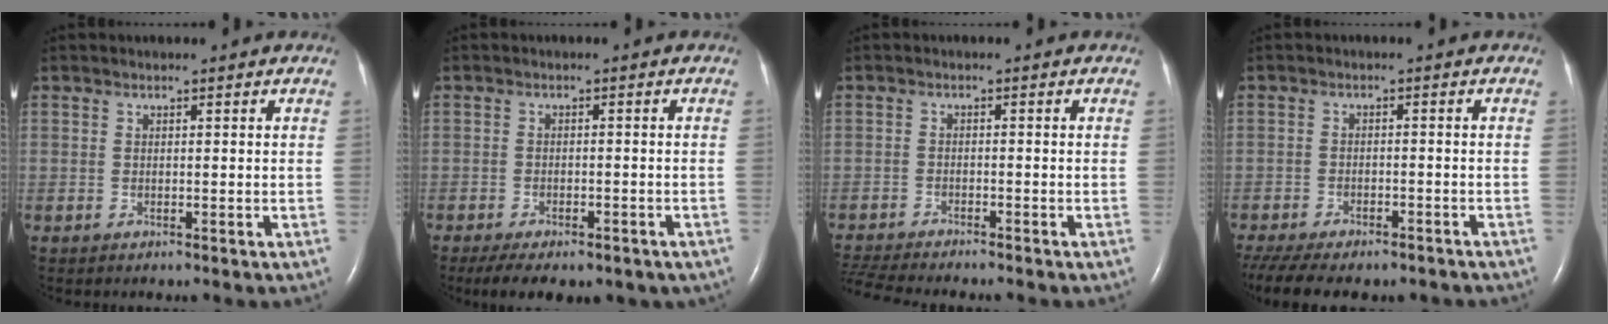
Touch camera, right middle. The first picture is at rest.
{"total": 11.3, "force": [-7.9, 5.1, 6.3], "torque": [-0.102, -0.002, -0.098]}
{"total": 8.5, "force": [-7.8, 0.4, 3.4], "torque": [-0.061, -0.015, -0.125]}
{"total": 16.3, "force": [-13.0, 6.1, 7.6], "torque": [-0.193, -0.017, -0.172]}